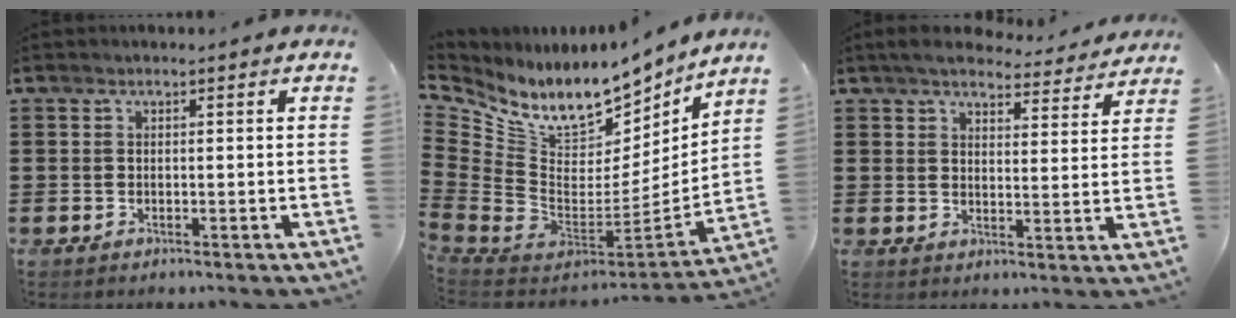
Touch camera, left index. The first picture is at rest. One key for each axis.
{"total": 10.9, "fx": 7.9, "fy": 5.1, "fz": 5.5, "tx": -0.137, "ty": -0.076, "tz": 0.138}
{"total": 5.2, "fx": 4.9, "fy": 0.7, "fz": 1.5, "tx": -0.050, "ty": -0.024, "tz": 0.085}